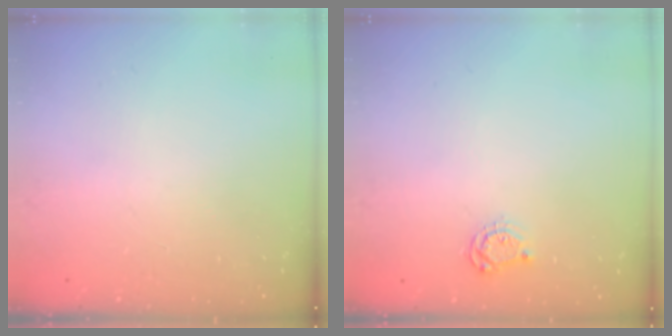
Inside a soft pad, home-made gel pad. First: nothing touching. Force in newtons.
{"total": 5.0, "press": 5.0, "slide": 0.6}